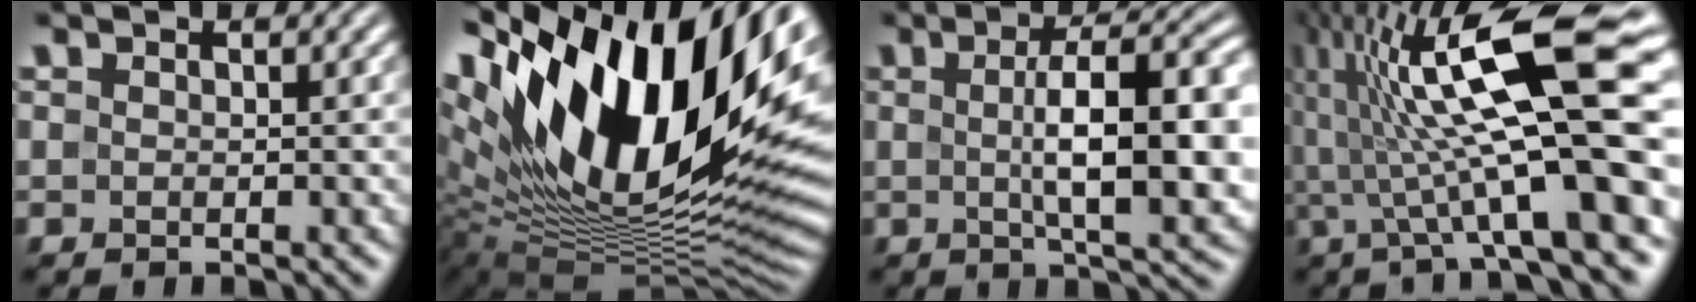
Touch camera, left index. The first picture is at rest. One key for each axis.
{"total": 19.7, "fx": 7.1, "fy": 9.3, "fz": 15.8, "tx": -0.276, "ty": 0.020, "tz": 0.118}
{"total": 10.6, "fx": 0.0, "fy": 3.2, "fz": 10.1, "tx": -0.152, "ty": 0.000, "tz": 0.003}
{"total": 15.9, "fx": 2.6, "fy": 3.1, "fz": 15.4, "tx": -0.255, "ty": 0.015, "tz": 0.047}